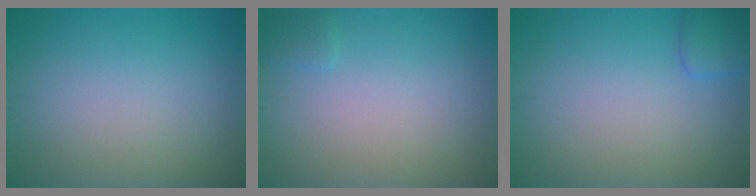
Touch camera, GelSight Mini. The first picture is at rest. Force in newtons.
{"total": 0.7, "press": 0.7, "slide": 0.1}
{"total": 2.0, "press": 2.0, "slide": 0.1}